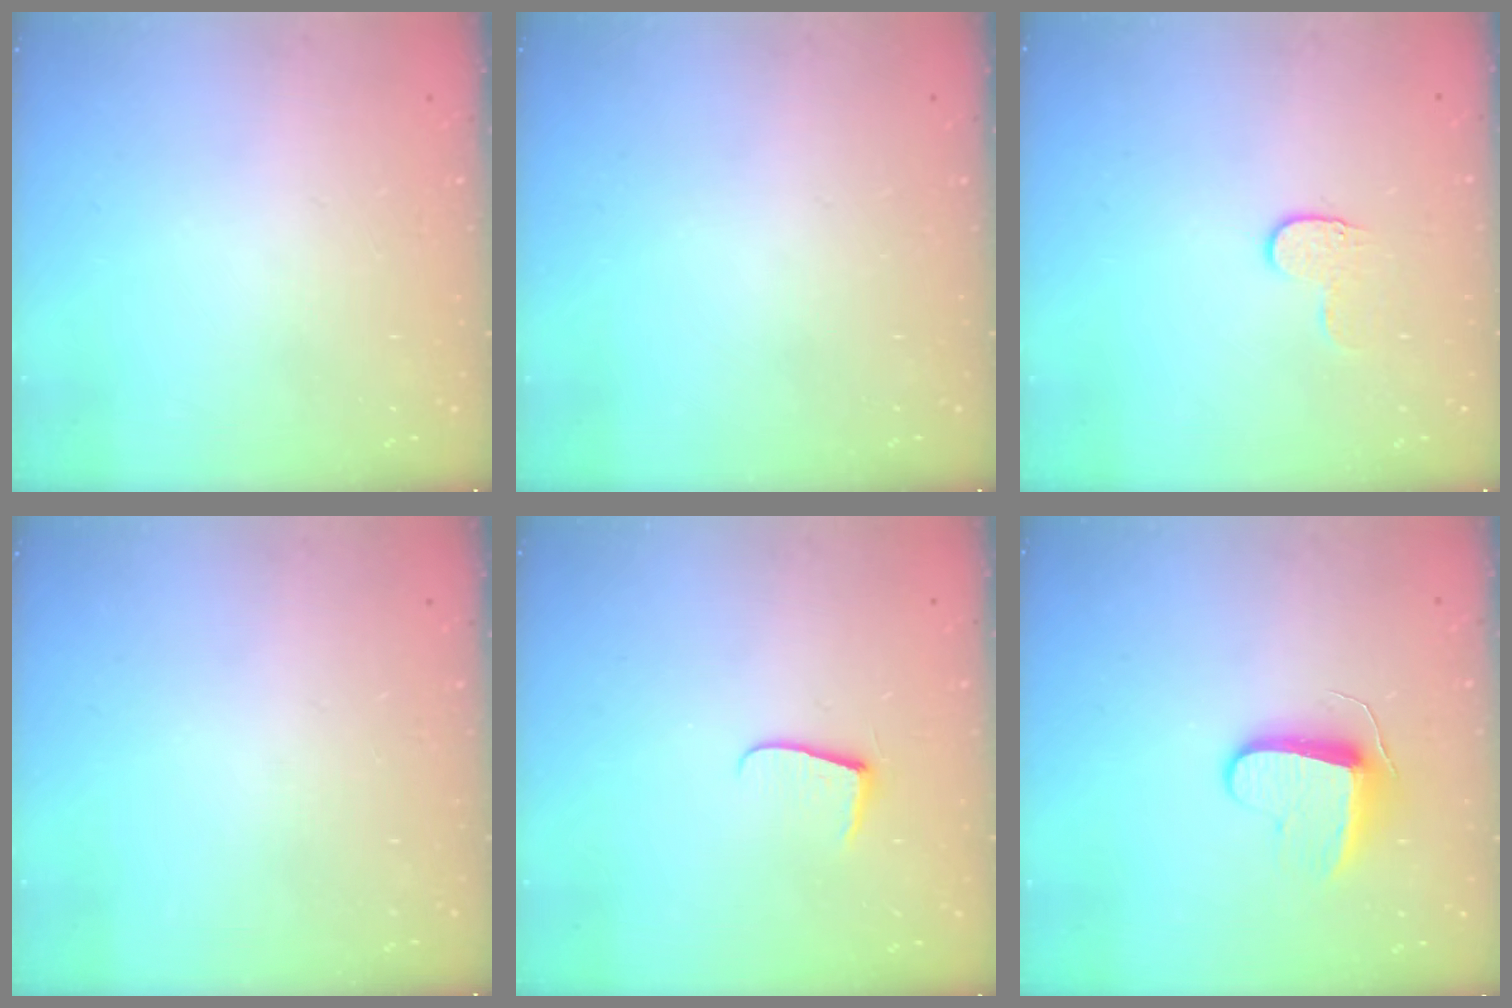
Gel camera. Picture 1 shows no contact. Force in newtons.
{"total": 0.0}
{"total": 5.8, "press": 5.8, "slide": 0.5}
{"total": 0.0}
{"total": 6.8, "press": 6.8, "slide": 0.6}
{"total": 8.9, "press": 8.9, "slide": 0.1}